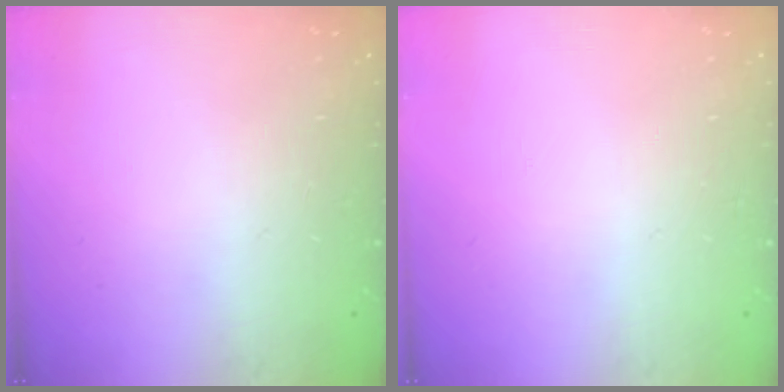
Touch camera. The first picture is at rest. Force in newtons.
{"total": 0.0}